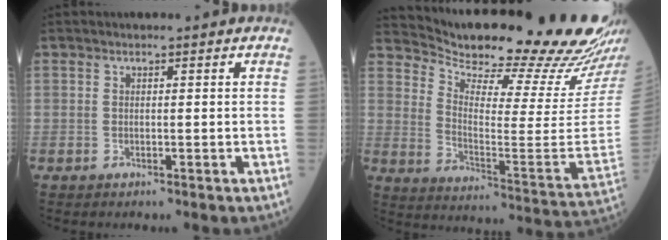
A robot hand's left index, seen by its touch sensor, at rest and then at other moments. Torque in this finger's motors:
{"motor_torque": [0.90, -1.24, 0.42, 0.05]}